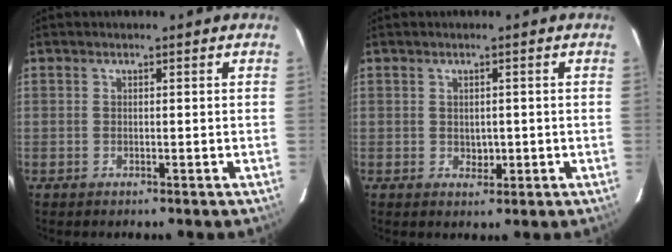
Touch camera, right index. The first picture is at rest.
{"total": 1.9, "force": [-0.1, 1.4, 1.3], "torque": [-0.018, 0.000, 0.004]}